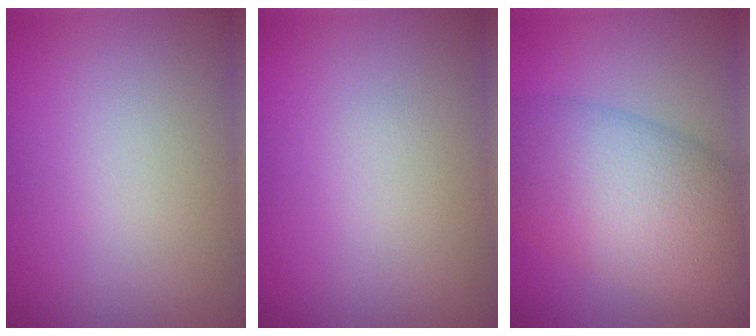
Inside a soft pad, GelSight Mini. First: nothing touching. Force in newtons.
{"total": 0.0}
{"total": 10.1, "press": 10.1, "slide": 0.4}